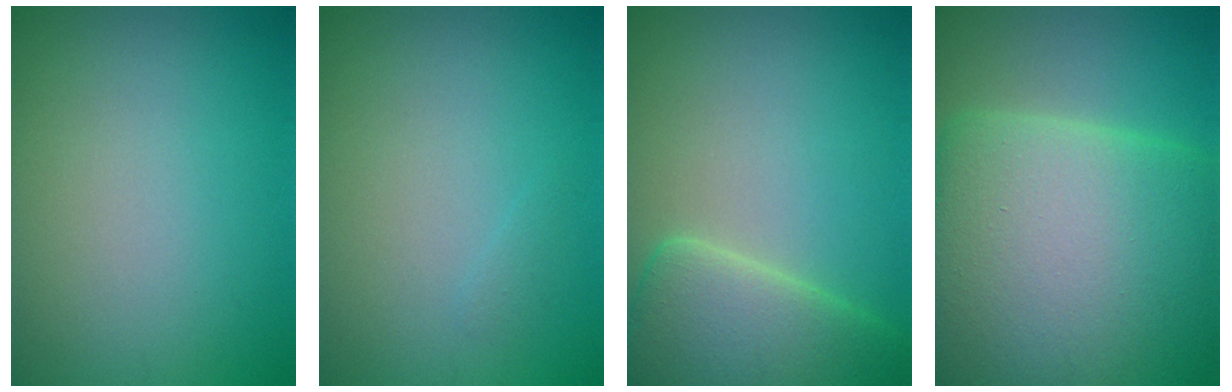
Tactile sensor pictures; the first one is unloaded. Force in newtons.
{"total": 0.5, "press": 0.5, "slide": 0.1}
{"total": 6.1, "press": 6.1, "slide": 0.6}
{"total": 16.8, "press": 16.8, "slide": 0.3}